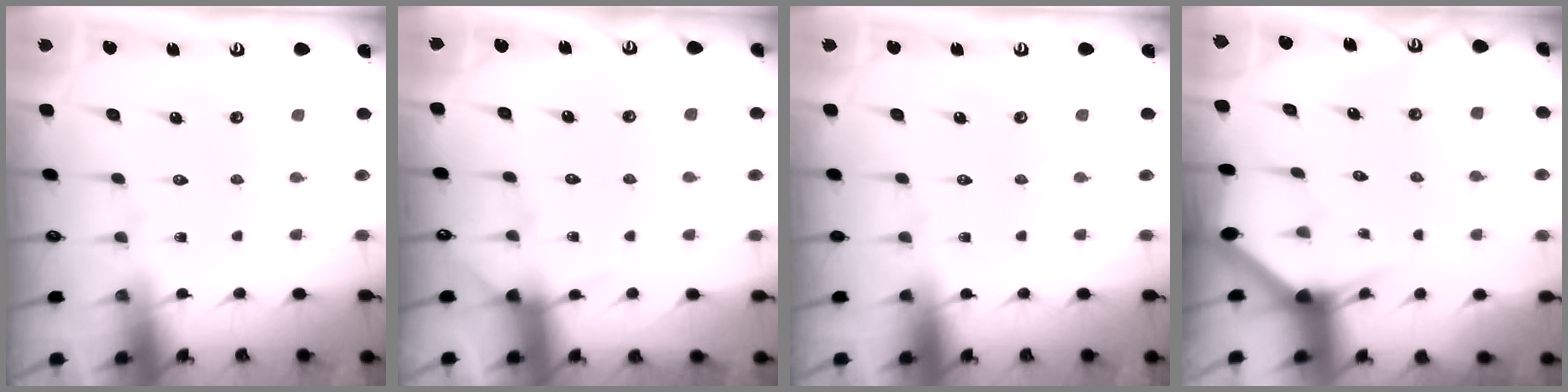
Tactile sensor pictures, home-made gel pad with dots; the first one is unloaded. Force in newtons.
{"total": 4.6, "press": 4.6, "slide": 0.5}
{"total": 0.0}
{"total": 3.2, "press": 3.2, "slide": 0.2}